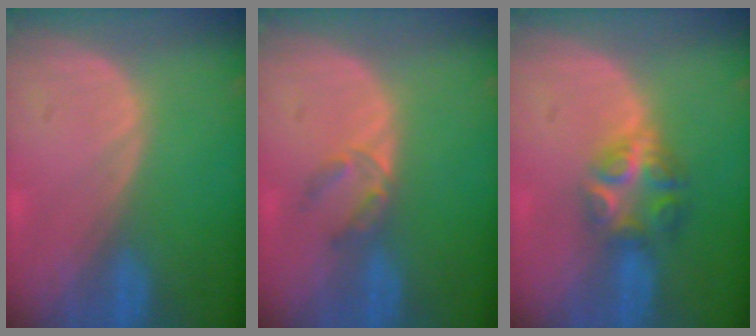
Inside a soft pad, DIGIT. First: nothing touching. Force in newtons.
{"total": 2.9, "press": 2.7, "slide": 1.0}
{"total": 6.1, "press": 5.4, "slide": 2.8}